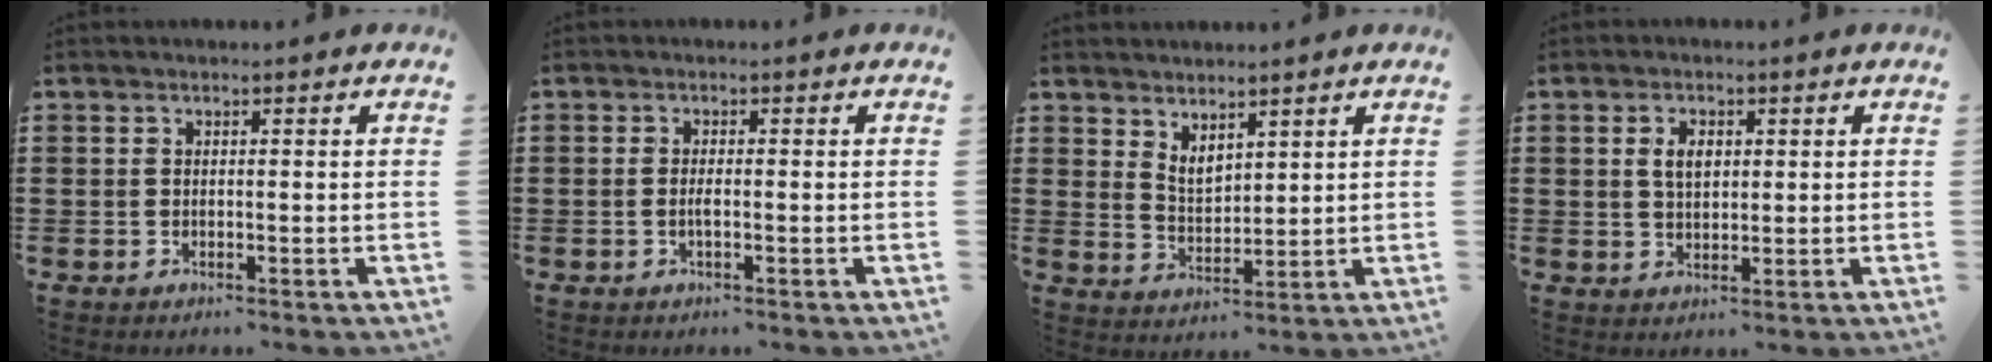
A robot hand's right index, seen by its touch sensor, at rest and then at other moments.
{"total": 1.5, "force": [-0.5, 0.2, 1.4], "torque": [-0.036, -0.003, -0.011]}
{"total": 3.2, "force": [2.6, 1.5, 1.0], "torque": [-0.028, 0.001, 0.049]}
{"total": 3.3, "force": [0.7, 2.0, 2.6], "torque": [-0.056, 0.009, 0.010]}